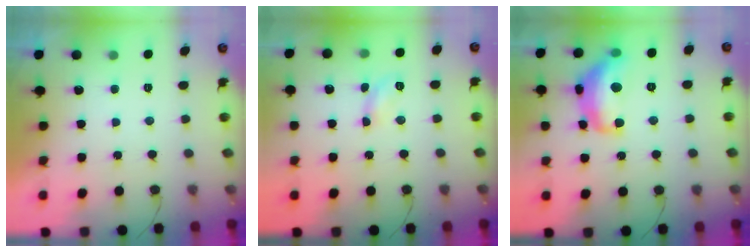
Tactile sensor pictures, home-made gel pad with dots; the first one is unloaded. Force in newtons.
{"total": 5.0, "press": 5.0, "slide": 0.5}
{"total": 14.0, "press": 13.9, "slide": 1.2}